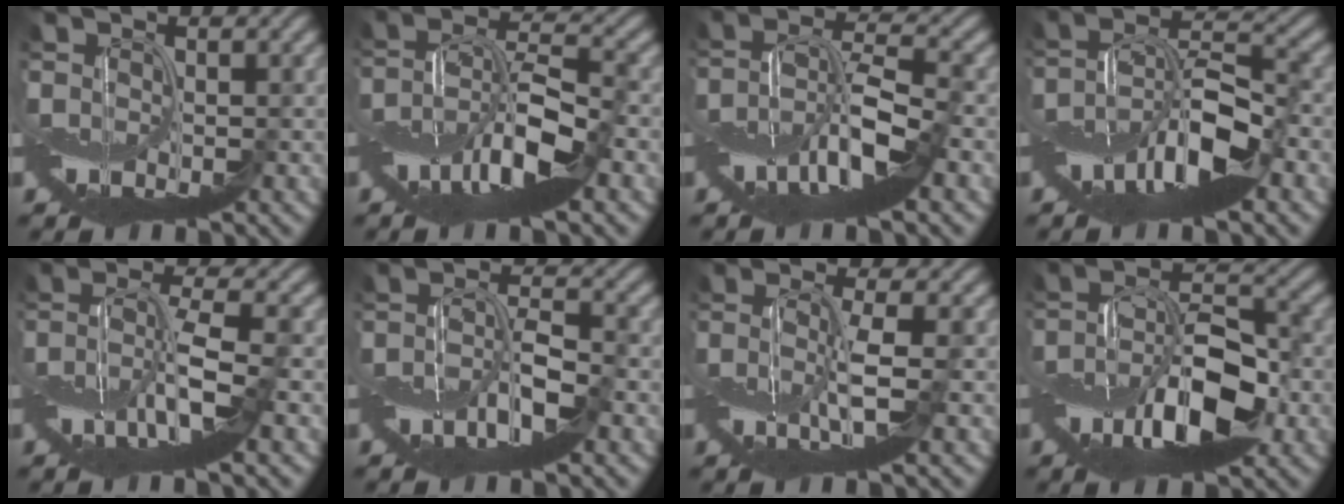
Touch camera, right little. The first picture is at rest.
{"total": 7.8, "force": [-3.9, 2.3, 6.3], "torque": [-0.119, 0.008, -0.082]}
{"total": 7.5, "force": [-3.6, 2.0, 6.3], "torque": [-0.120, 0.009, -0.077]}
{"total": 8.7, "force": [-4.5, 2.9, 6.9], "torque": [-0.125, 0.010, -0.089]}
{"total": 5.3, "force": [-2.0, 1.0, 4.8], "torque": [-0.096, 0.004, -0.041]}
{"total": 4.4, "force": [-2.1, 1.2, 3.7], "torque": [-0.073, 0.003, -0.041]}
{"total": 3.2, "force": [-0.6, 0.3, 3.1], "torque": [-0.075, -0.007, -0.010]}
{"total": 8.6, "force": [-3.7, 3.6, 6.9], "torque": [-0.125, 0.010, -0.069]}